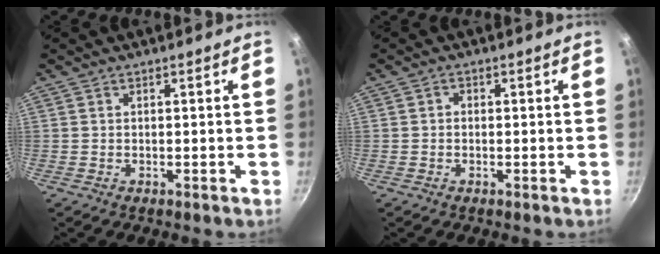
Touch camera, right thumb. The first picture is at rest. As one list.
[{"total": 1.0, "force": [-0.2, 0.8, 0.5], "torque": [-0.007, 0.005, -0.005]}]